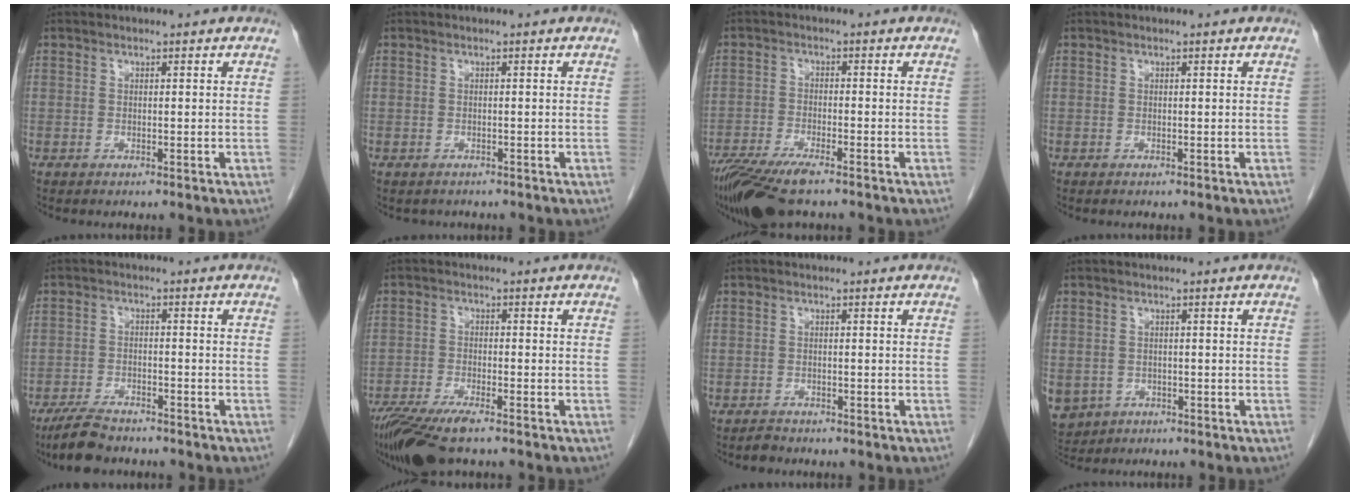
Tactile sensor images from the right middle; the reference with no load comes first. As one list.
[{"total": 1.4, "force": [-1.1, 0.7, 0.1], "torque": [-0.012, -0.002, -0.015]}, {"total": 10.0, "force": [-7.6, 1.8, 6.3], "torque": [-0.109, -0.022, -0.129]}, {"total": 0.0}, {"total": 6.2, "force": [-5.4, 1.6, 2.8], "torque": [-0.057, -0.014, -0.097]}, {"total": 9.3, "force": [-7.0, 1.7, 5.9], "torque": [-0.102, -0.021, -0.121]}, {"total": 1.1, "force": [-1.1, 0.4, 0.0], "torque": [-0.006, -0.002, -0.020]}, {"total": 8.9, "force": [-3.9, 7.5, 2.9], "torque": [-0.093, -0.002, -0.053]}]